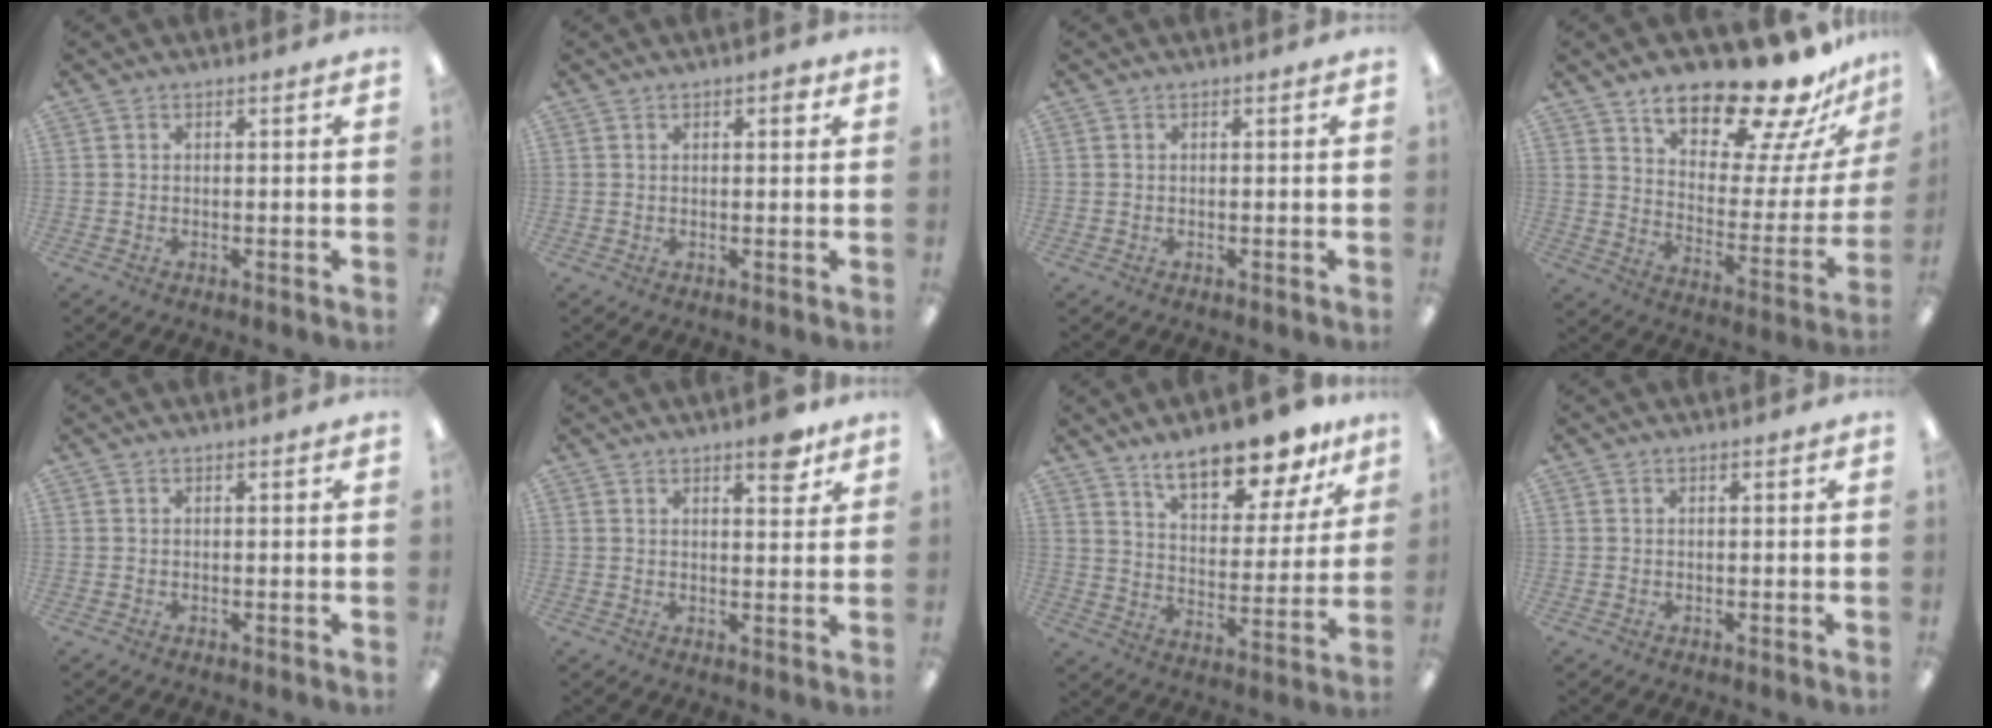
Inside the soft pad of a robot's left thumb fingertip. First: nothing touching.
{"total": 1.8, "force": [0.9, 0.9, 1.3], "torque": [-0.011, -0.003, 0.012]}
{"total": 0.0}
{"total": 20.7, "force": [16.7, 6.2, 10.6], "torque": [-0.149, -0.130, 0.274]}
{"total": 0.0}
{"total": 5.9, "force": [4.2, 2.1, 3.6], "torque": [-0.033, -0.026, 0.064]}
{"total": 15.4, "force": [12.7, 5.2, 7.0], "torque": [-0.106, -0.081, 0.221]}
{"total": 0.0}